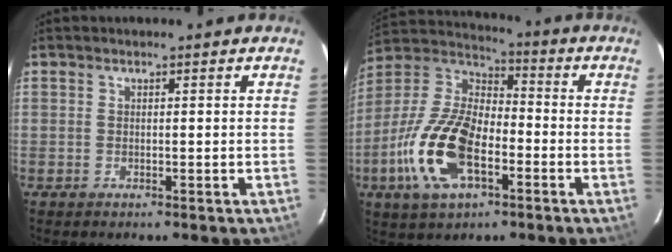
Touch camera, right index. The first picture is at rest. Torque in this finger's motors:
{"motor_torque": [1.51, -0.63, 0.45, 0.21]}